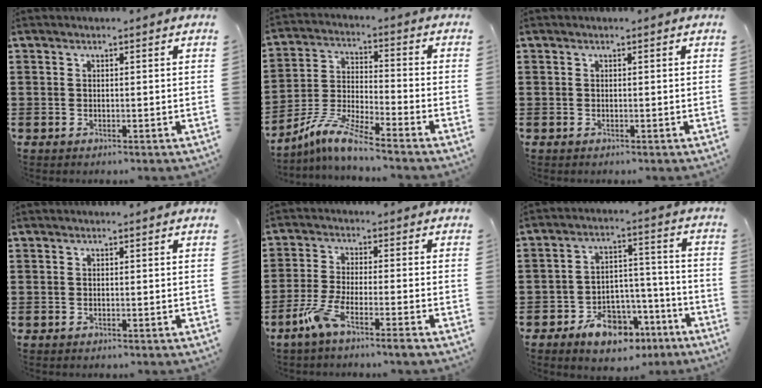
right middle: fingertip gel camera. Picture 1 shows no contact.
{"total": 7.9, "force": [-6.8, 0.0, 3.9], "torque": [-0.094, -0.009, -0.140]}
{"total": 0.0}
{"total": 0.0}
{"total": 5.9, "force": [-3.9, 0.5, 4.3], "torque": [-0.110, -0.020, -0.078]}
{"total": 8.2, "force": [-5.9, 4.6, 3.4], "torque": [-0.057, 0.036, -0.107]}